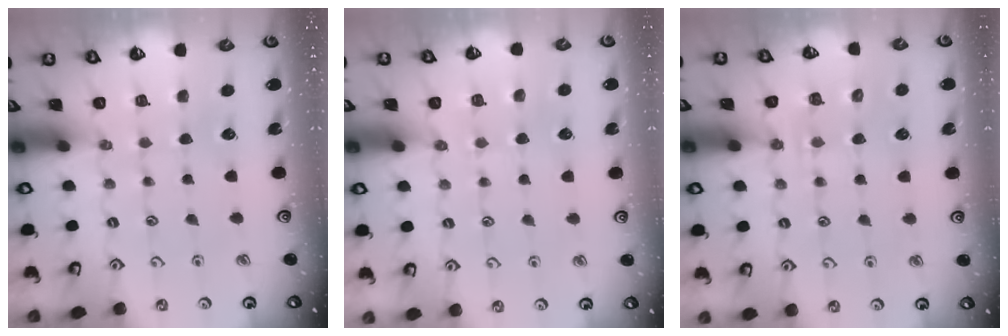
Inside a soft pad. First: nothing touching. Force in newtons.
{"total": 3.4, "press": 3.3, "slide": 0.5}
{"total": 6.1, "press": 6.0, "slide": 0.9}